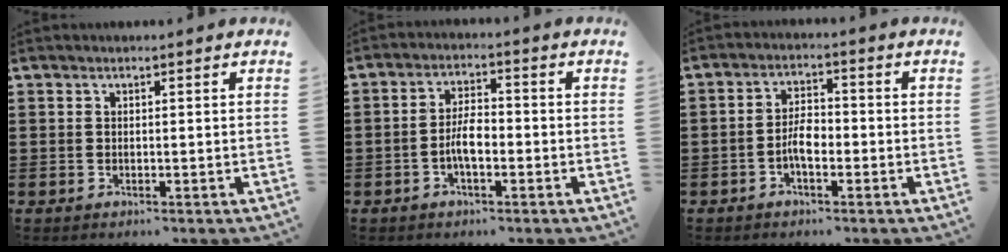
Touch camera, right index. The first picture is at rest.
{"total": 4.5, "force": [-1.4, 1.8, 4.0], "torque": [-0.083, 0.003, -0.029]}
{"total": 3.9, "force": [-1.3, 1.7, 3.3], "torque": [-0.065, 0.005, -0.026]}